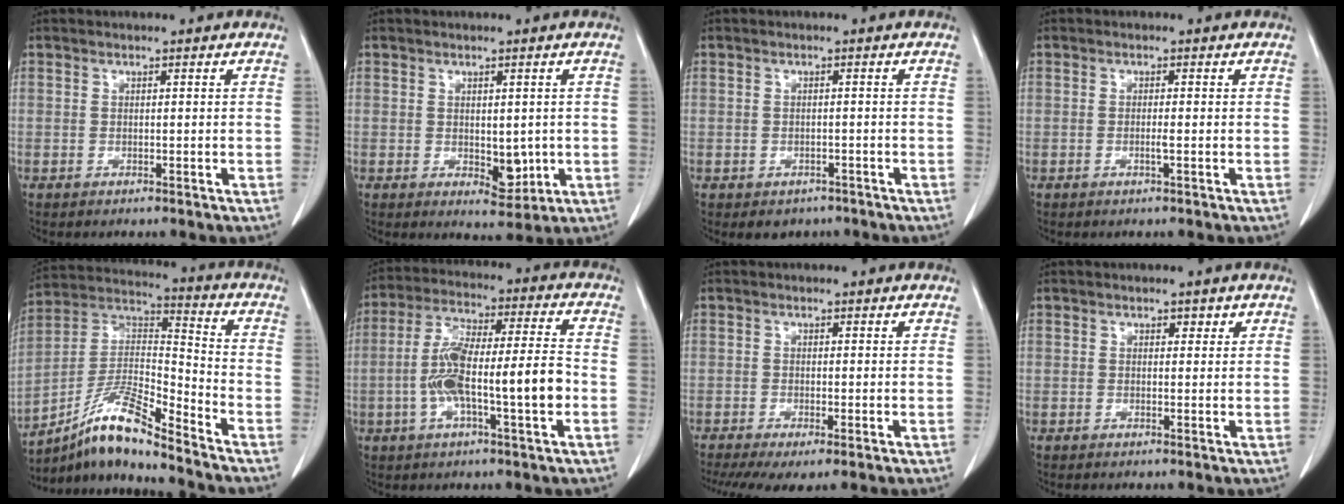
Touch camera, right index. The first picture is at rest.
{"total": 4.0, "force": [-0.4, 2.3, 3.3], "torque": [-0.041, -0.009, 0.007]}
{"total": 2.9, "force": [-2.0, 2.1, 0.5], "torque": [-0.003, 0.006, -0.022]}
{"total": 1.1, "force": [-0.4, -0.2, 1.0], "torque": [-0.020, -0.001, -0.007]}
{"total": 12.9, "force": [-10.2, 0.4, 7.8], "torque": [-0.154, 0.011, -0.186]}
{"total": 13.5, "force": [-2.9, 1.9, 13.1], "torque": [-0.245, 0.020, -0.052]}
{"total": 5.8, "force": [-3.5, 1.6, 4.3], "torque": [-0.073, -0.013, -0.061]}
{"total": 1.2, "force": [0.7, 0.8, 0.6], "torque": [-0.003, -0.001, 0.007]}